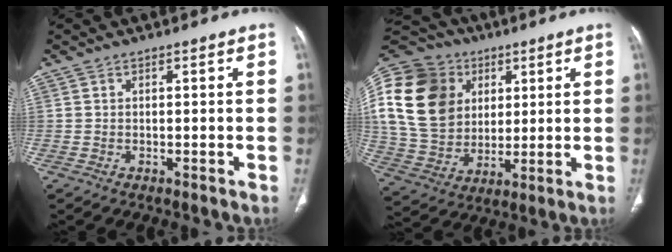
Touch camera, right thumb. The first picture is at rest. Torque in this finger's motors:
{"motor_torque": [-0.62, 1.53, 1.95, 0.83, 0.27]}